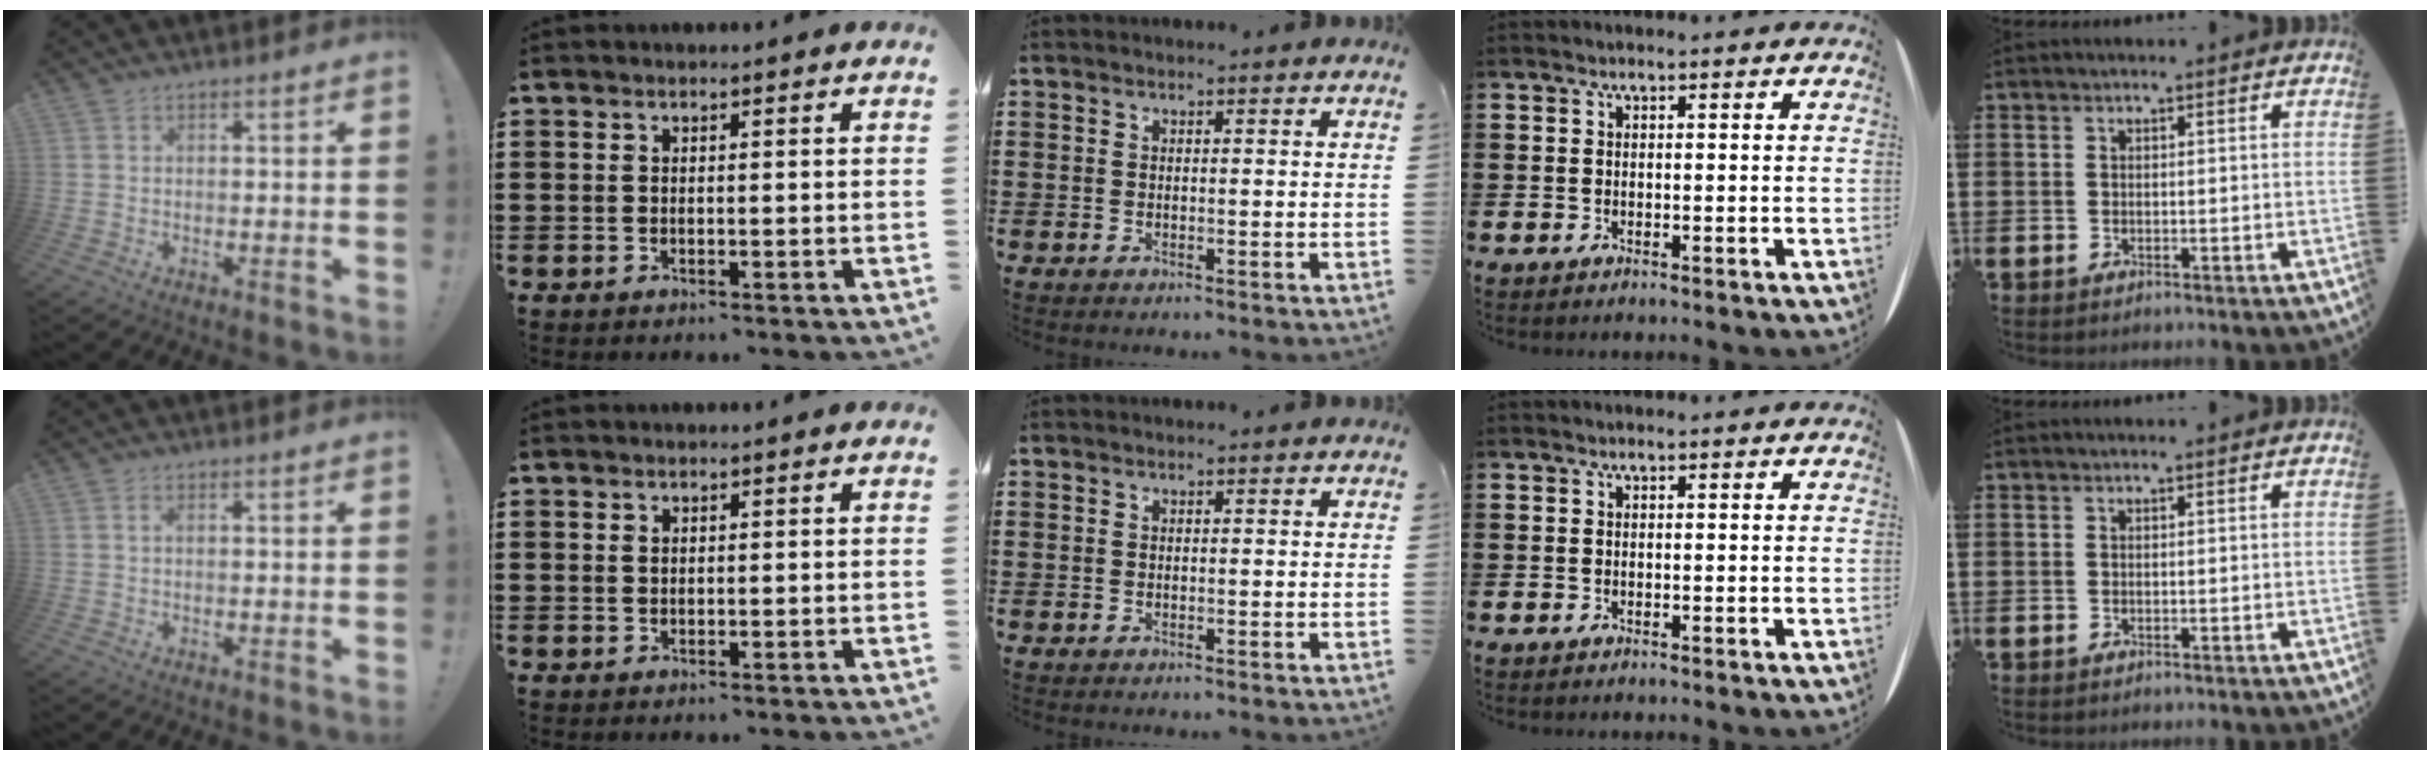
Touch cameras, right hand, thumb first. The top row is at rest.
{"thumb": {"total": 0.9, "force": [0.2, 0.4, 0.7], "torque": [-0.014, 0.003, 0.003]}, "index": {"total": 0.6, "force": [0.2, 0.5, 0.3], "torque": [-0.008, 0.002, 0.005]}}